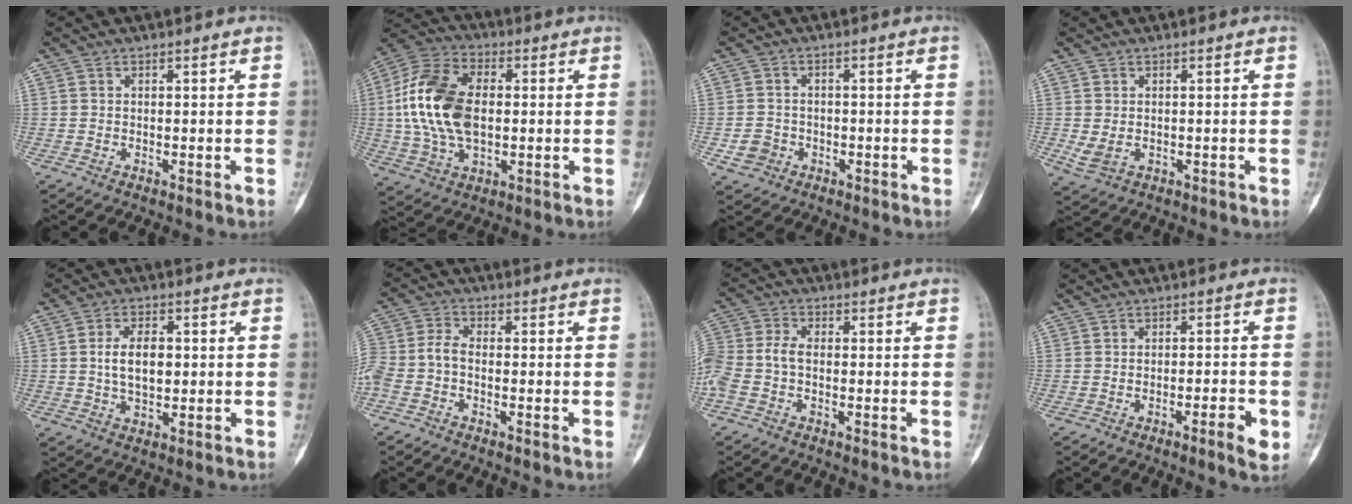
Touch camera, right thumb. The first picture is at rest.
{"total": 15.6, "force": [0.4, 9.9, 12.0], "torque": [-0.227, 0.016, 0.006]}
{"total": 3.4, "force": [-1.3, 3.0, 0.9], "torque": [-0.005, 0.011, -0.020]}
{"total": 2.8, "force": [-0.3, 2.0, 2.0], "torque": [-0.043, -0.002, 0.003]}
{"total": 6.7, "force": [0.4, 3.9, 5.4], "torque": [-0.085, 0.005, 0.006]}
{"total": 7.4, "force": [-2.6, 4.3, 5.4], "torque": [-0.136, 0.022, -0.058]}
{"total": 8.5, "force": [-2.0, 5.0, 6.6], "torque": [-0.173, 0.018, -0.045]}
{"total": 4.2, "force": [-1.8, 0.7, 3.8], "torque": [-0.057, 0.008, -0.027]}